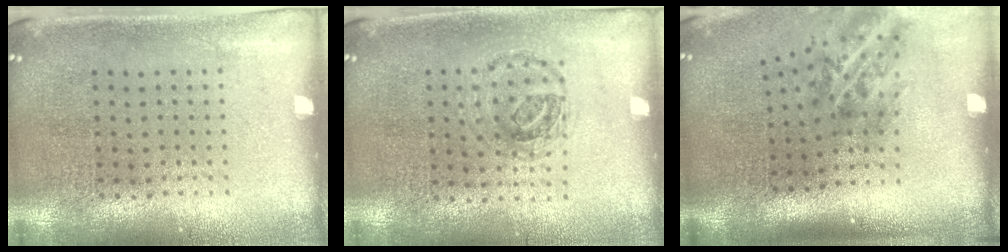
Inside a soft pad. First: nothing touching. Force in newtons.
{"total": 0.9, "press": 0.9, "slide": 0.2}
{"total": 1.9, "press": 1.3, "slide": 1.5}